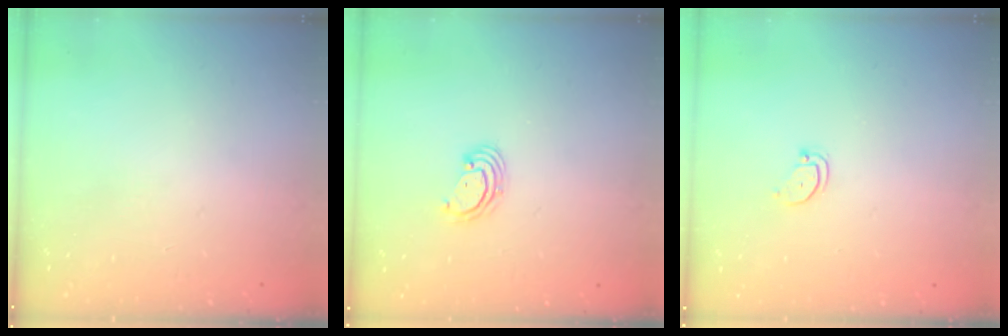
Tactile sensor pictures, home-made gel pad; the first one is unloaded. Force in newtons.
{"total": 2.4, "press": 2.4, "slide": 0.2}
{"total": 2.4, "press": 2.4, "slide": 0.2}